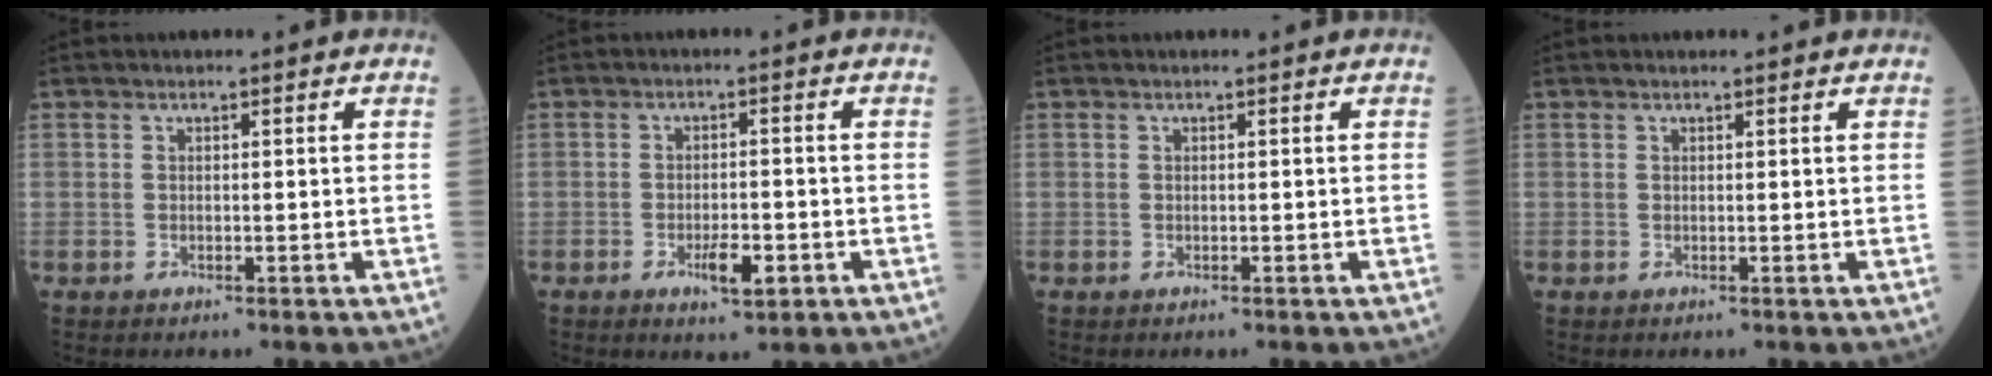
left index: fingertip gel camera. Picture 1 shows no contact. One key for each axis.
{"total": 4.2, "fx": -1.9, "fy": 1.3, "fz": 3.6, "tx": -0.061, "ty": 0.000, "tz": -0.027}
{"total": 0.0}
{"total": 1.2, "fx": 1.1, "fy": 0.2, "fz": 0.4, "tx": -0.009, "ty": 0.011, "tz": 0.011}